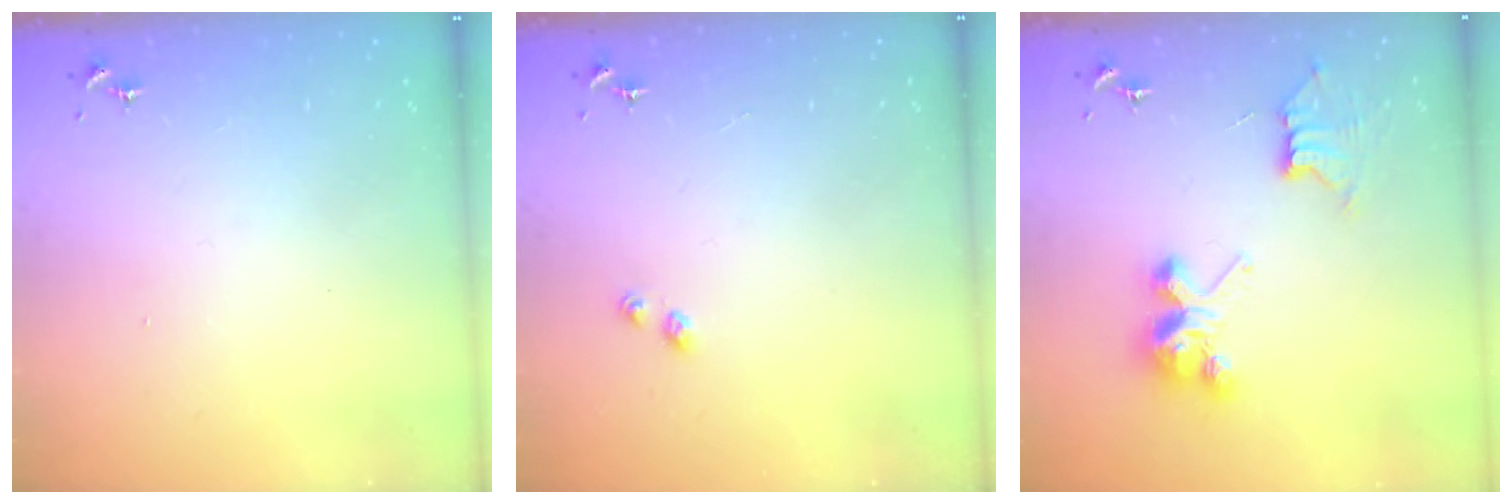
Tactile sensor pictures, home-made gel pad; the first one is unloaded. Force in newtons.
{"total": 2.6, "press": 2.6, "slide": 0.4}
{"total": 9.7, "press": 9.6, "slide": 0.7}